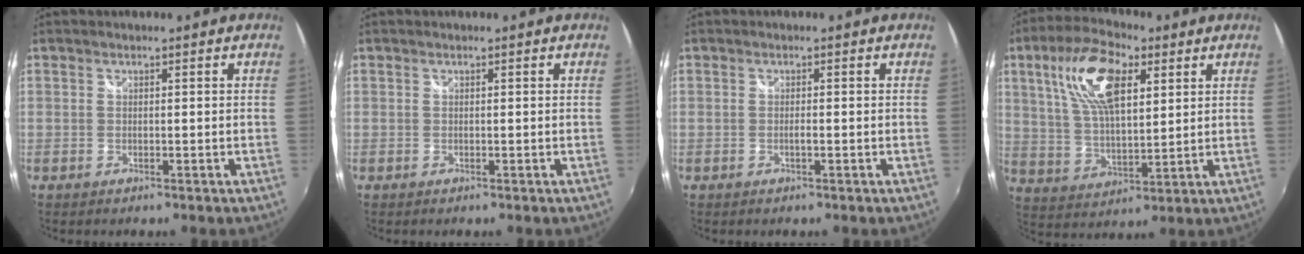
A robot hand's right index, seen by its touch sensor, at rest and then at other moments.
{"total": 0.0}
{"total": 0.8, "force": [-0.3, 0.0, 0.8], "torque": [-0.015, 0.000, -0.007]}
{"total": 14.8, "force": [6.1, 6.5, 11.8], "torque": [-0.228, 0.021, 0.115]}